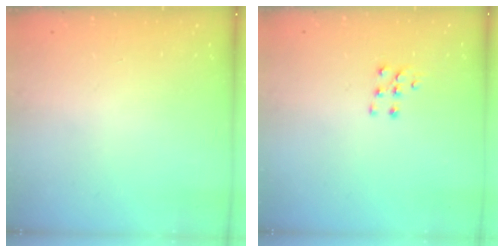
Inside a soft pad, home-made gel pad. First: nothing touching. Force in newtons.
{"total": 5.6, "press": 5.6, "slide": 0.5}